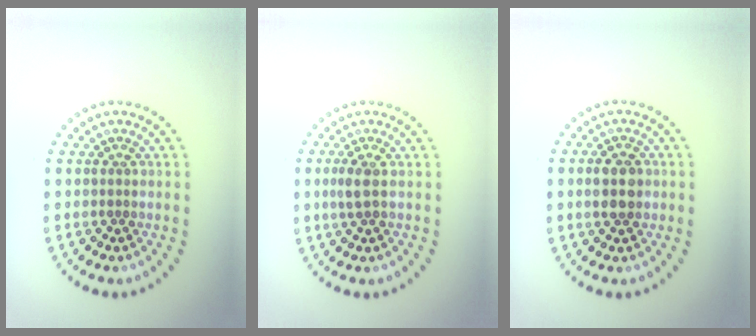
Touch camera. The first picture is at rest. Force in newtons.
{"total": 1.6, "press": 1.4, "slide": 0.6}
{"total": 3.3, "press": 3.3, "slide": 0.1}